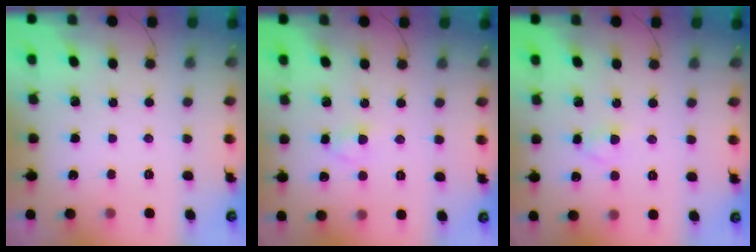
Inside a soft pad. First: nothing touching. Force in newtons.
{"total": 2.9, "press": 2.7, "slide": 1.1}
{"total": 2.9, "press": 2.7, "slide": 1.1}